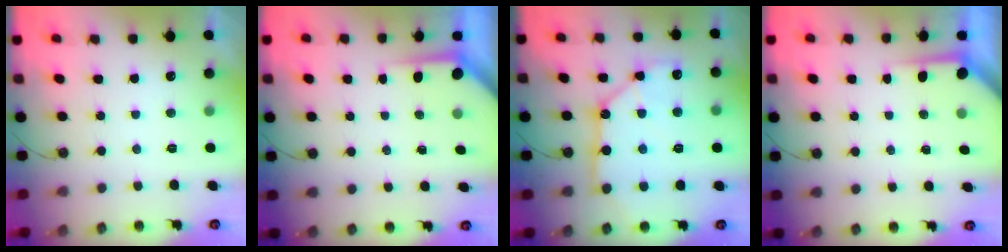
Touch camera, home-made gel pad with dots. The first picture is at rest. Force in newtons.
{"total": 3.6, "press": 3.6, "slide": 0.4}
{"total": 11.5, "press": 11.4, "slide": 1.5}
{"total": 3.4, "press": 3.4, "slide": 0.3}